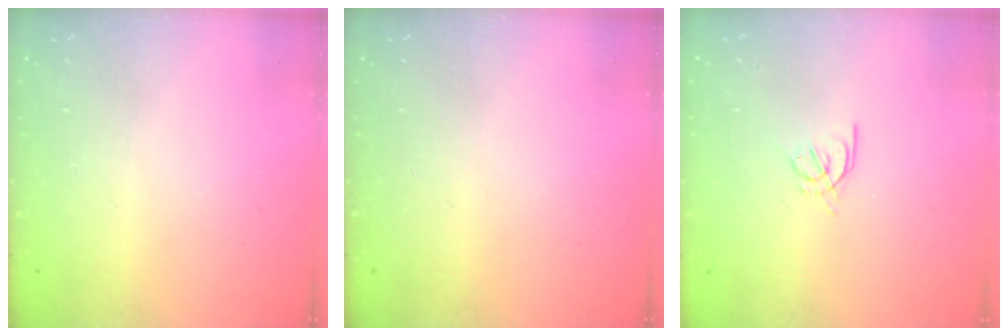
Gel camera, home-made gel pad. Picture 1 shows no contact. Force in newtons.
{"total": 0.0}
{"total": 3.7, "press": 3.6, "slide": 0.7}